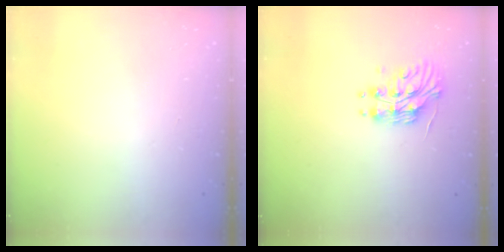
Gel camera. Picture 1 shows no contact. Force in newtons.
{"total": 11.0, "press": 11.0, "slide": 0.9}